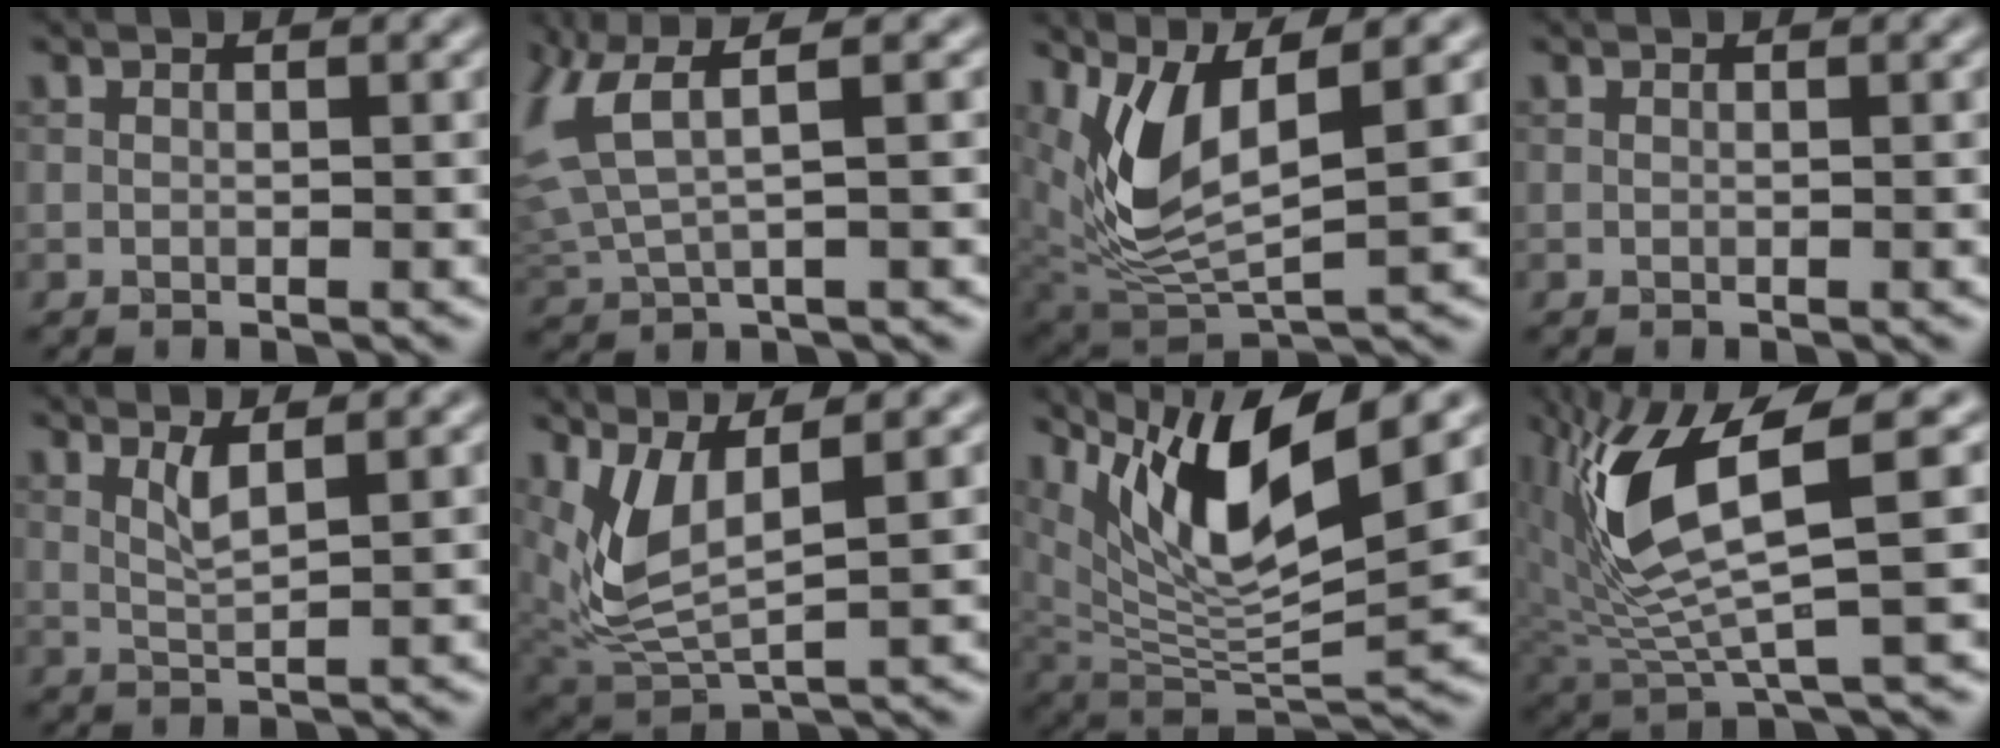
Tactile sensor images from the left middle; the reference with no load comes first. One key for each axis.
{"total": 5.5, "fx": 2.3, "fy": 1.9, "fz": 4.6, "tx": -0.123, "ty": 0.007, "tz": 0.049}
{"total": 6.8, "fx": 2.6, "fy": 2.6, "fz": 5.7, "tx": -0.133, "ty": -0.016, "tz": 0.056}
{"total": 0.0}
{"total": 1.9, "fx": 0.9, "fy": 0.3, "fz": 1.7, "tx": -0.037, "ty": -0.002, "tz": 0.019}
{"total": 4.6, "fx": 1.7, "fy": 1.8, "fz": 3.9, "tx": -0.102, "ty": -0.012, "tz": 0.043}
{"total": 10.9, "fx": 5.5, "fy": 2.8, "fz": 9.0, "tx": -0.165, "ty": -0.005, "tz": 0.107}
{"total": 9.0, "fx": 2.3, "fy": 2.6, "fz": 8.3, "tx": -0.188, "ty": -0.007, "tz": 0.050}